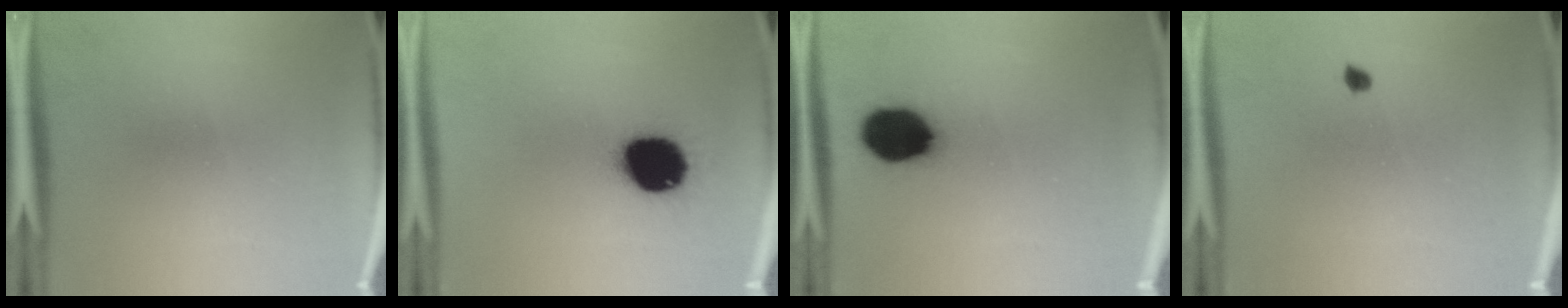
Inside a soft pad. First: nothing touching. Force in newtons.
{"total": 16.7}
{"total": 13.9}
{"total": 1.1}